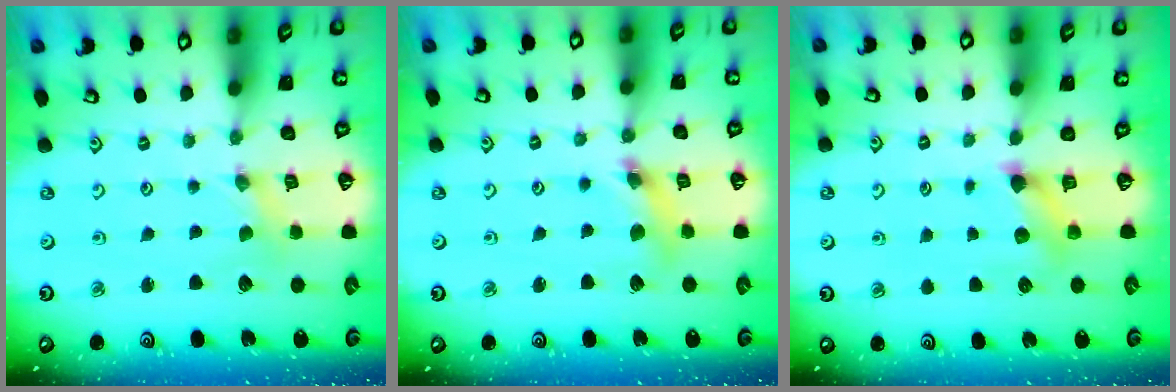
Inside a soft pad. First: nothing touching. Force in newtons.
{"total": 7.6, "press": 7.5, "slide": 0.9}
{"total": 6.5, "press": 6.4, "slide": 0.8}